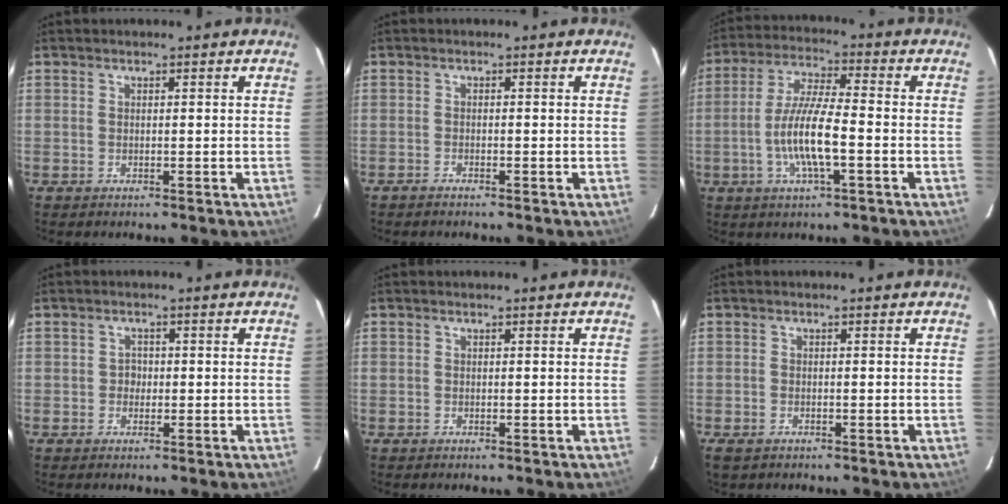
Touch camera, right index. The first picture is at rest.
{"total": 1.0, "force": [-0.9, 0.1, 0.3], "torque": [-0.016, 0.000, -0.020]}
{"total": 10.6, "force": [-3.0, 1.9, 10.0], "torque": [-0.201, -0.003, -0.057]}
{"total": 1.6, "force": [-0.5, 1.5, 0.2], "torque": [-0.002, 0.004, -0.008]}
{"total": 0.0}
{"total": 2.2, "force": [-1.5, 1.2, 1.1], "torque": [-0.027, -0.005, -0.030]}